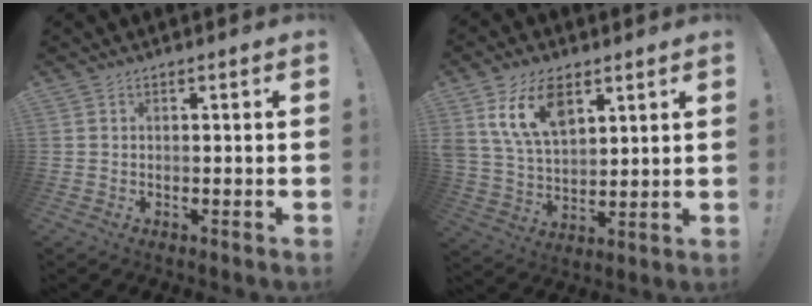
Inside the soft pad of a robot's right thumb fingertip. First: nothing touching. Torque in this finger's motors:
{"motor_torque": [1.83, 2.80, 0.79, 0.37, 0.12]}